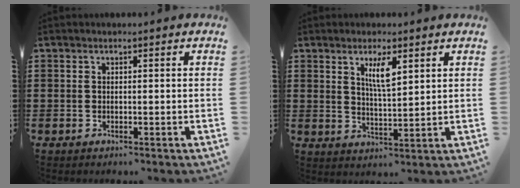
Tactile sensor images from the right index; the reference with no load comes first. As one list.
[{"total": 4.8, "force": [2.3, 1.3, 4.0], "torque": [-0.077, 0.004, 0.037]}]